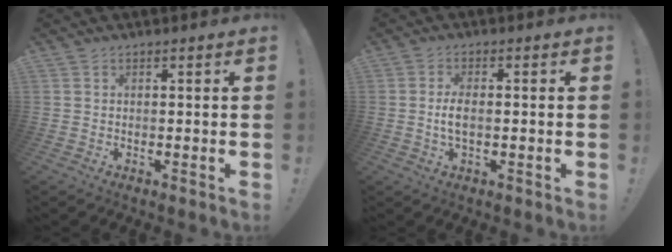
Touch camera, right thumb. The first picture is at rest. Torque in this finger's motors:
{"motor_torque": [-0.06, 0.13, 0.15, -0.11, 0.04]}